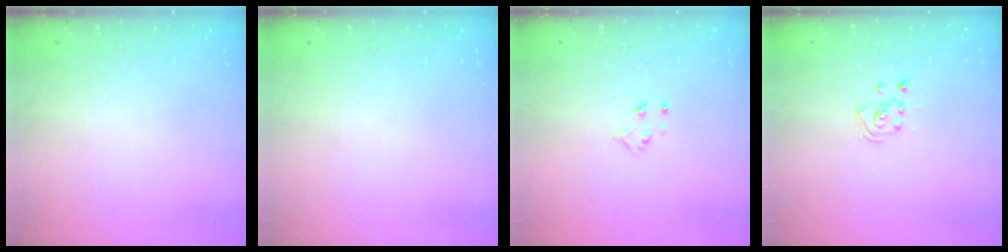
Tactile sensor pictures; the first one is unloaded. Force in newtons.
{"total": 0.0}
{"total": 3.7, "press": 3.7, "slide": 0.5}
{"total": 2.0, "press": 1.9, "slide": 0.8}